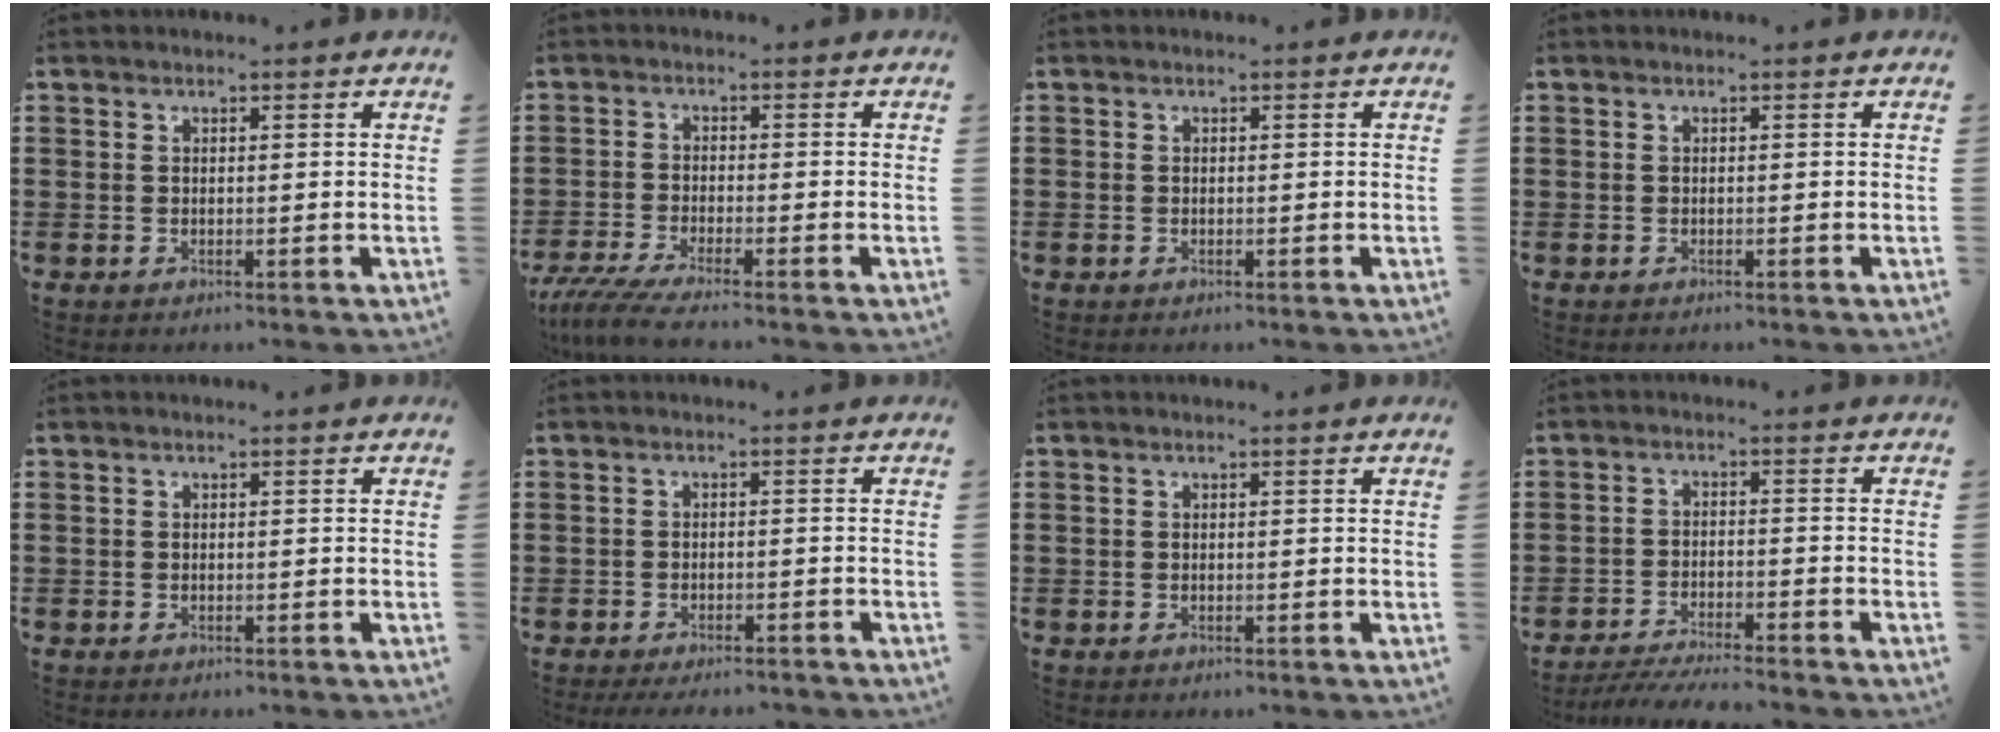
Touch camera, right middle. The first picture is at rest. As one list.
[{"total": 4.0, "force": [-3.4, -0.4, 2.0], "torque": [-0.058, -0.021, -0.070]}, {"total": 0.0}, {"total": 0.0}, {"total": 0.0}, {"total": 1.9, "force": [-1.8, 0.0, 0.5], "torque": [-0.013, -0.004, -0.033]}, {"total": 0.0}, {"total": 4.3, "force": [-4.1, -0.1, 1.2], "torque": [-0.028, -0.008, -0.083]}]